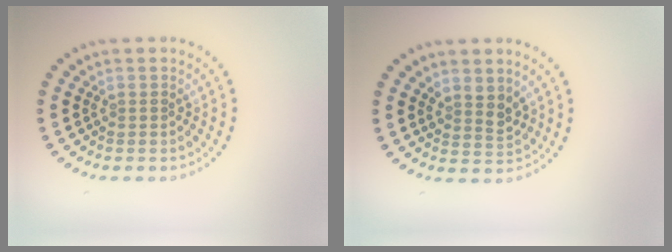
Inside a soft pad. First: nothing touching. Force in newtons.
{"total": 1.9, "press": 1.6, "slide": 1.0}